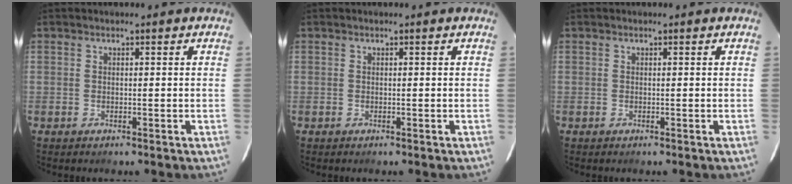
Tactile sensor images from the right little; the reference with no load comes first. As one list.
[{"total": 0.0}, {"total": 0.0}]